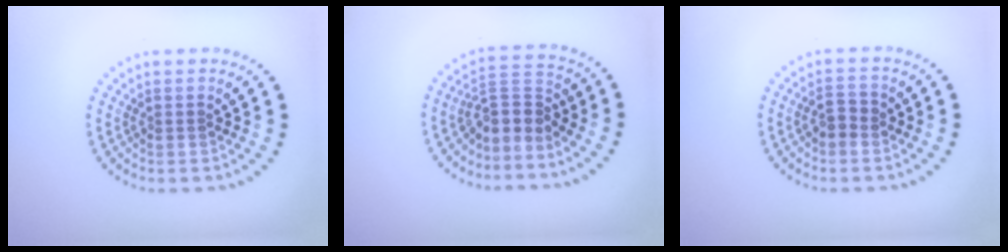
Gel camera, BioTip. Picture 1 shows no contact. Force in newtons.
{"total": 3.1, "press": 2.3, "slide": 2.1}
{"total": 1.7, "press": 1.6, "slide": 0.5}